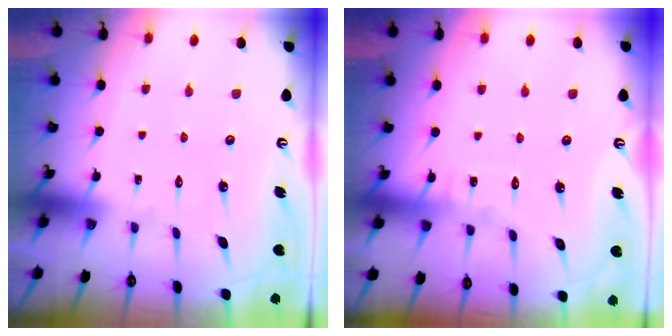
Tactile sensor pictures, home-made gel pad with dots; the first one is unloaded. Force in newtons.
{"total": 4.5, "press": 4.5, "slide": 0.3}